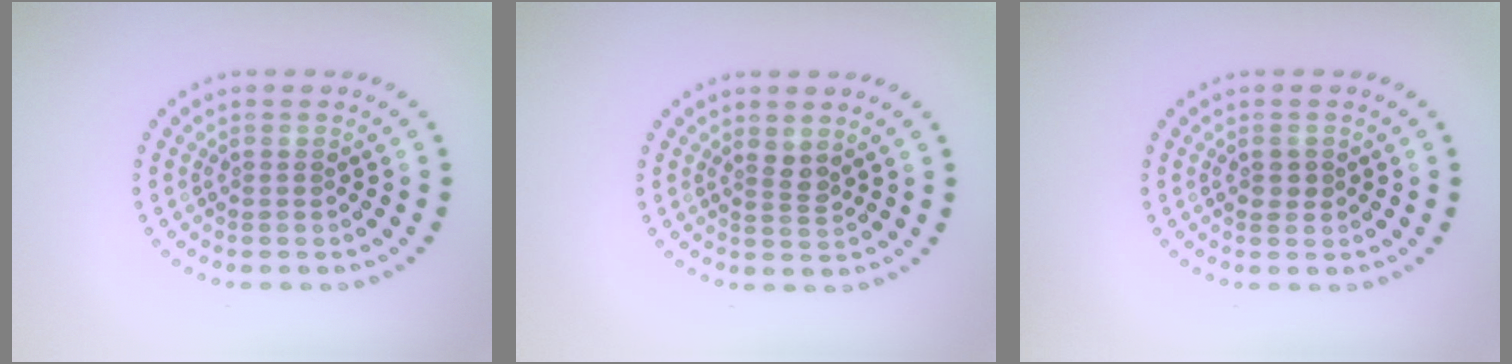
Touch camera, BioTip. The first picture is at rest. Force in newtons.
{"total": 1.3, "press": 1.0, "slide": 0.8}
{"total": 1.2, "press": 1.2, "slide": 0.1}